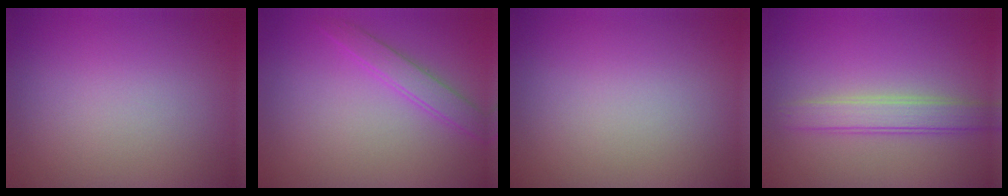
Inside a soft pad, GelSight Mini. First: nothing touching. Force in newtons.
{"total": 2.2, "press": 2.1, "slide": 0.2}
{"total": 0.0}
{"total": 2.9, "press": 2.9, "slide": 0.1}